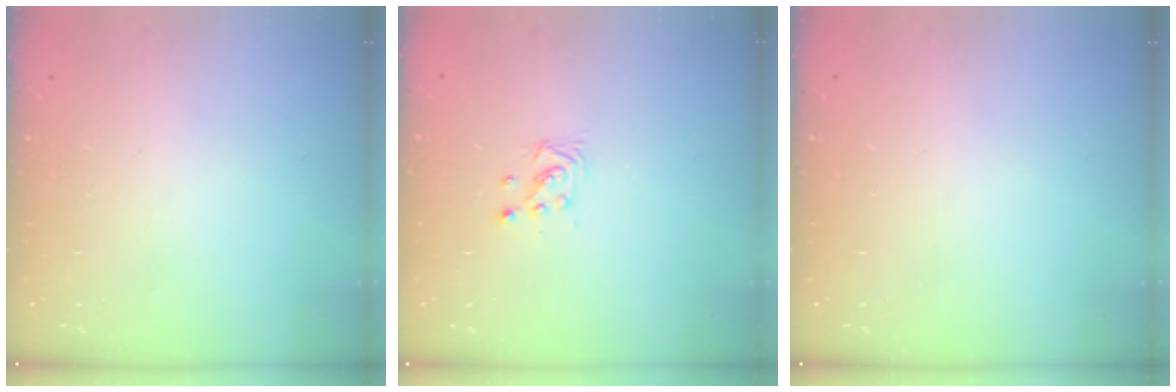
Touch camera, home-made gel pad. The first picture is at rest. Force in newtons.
{"total": 3.0, "press": 2.9, "slide": 0.5}
{"total": 0.0}